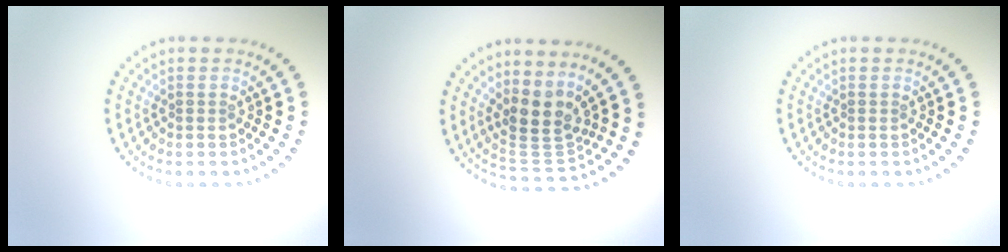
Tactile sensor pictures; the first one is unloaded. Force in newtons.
{"total": 3.7, "press": 3.0, "slide": 2.1}
{"total": 0.0}